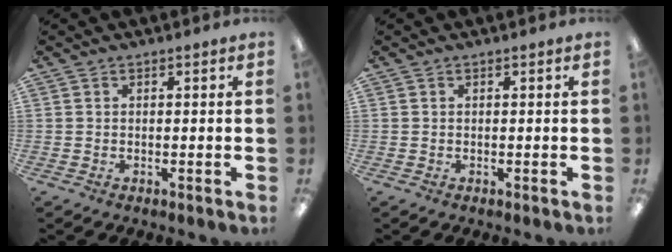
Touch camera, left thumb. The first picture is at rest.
{"total": 0.0}